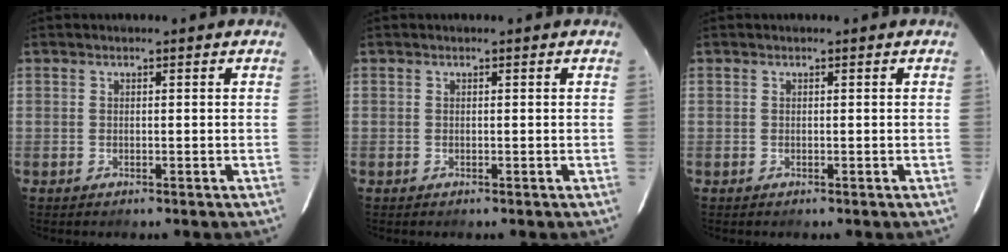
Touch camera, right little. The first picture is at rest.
{"total": 0.0}
{"total": 0.0}